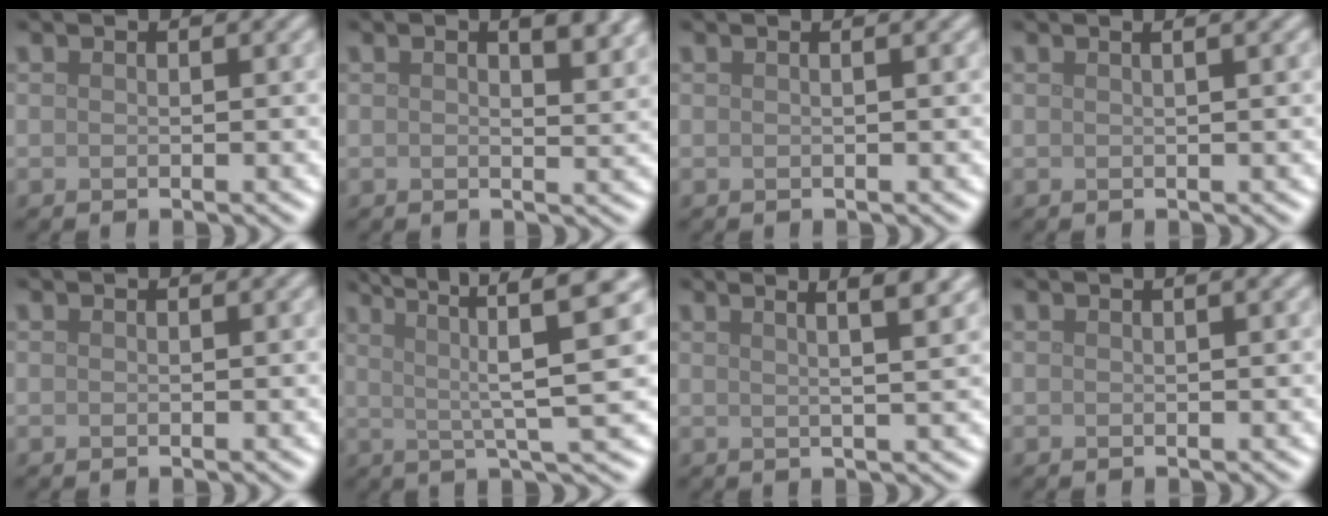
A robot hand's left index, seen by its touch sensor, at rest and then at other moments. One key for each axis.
{"total": 3.7, "fx": 1.6, "fy": 1.1, "fz": 3.1, "tx": -0.044, "ty": 0.001, "tz": 0.023}
{"total": 1.7, "fx": 0.6, "fy": 0.7, "fz": 1.4, "tx": -0.013, "ty": 0.004, "tz": -0.008}
{"total": 2.7, "fx": 1.2, "fy": 1.2, "fz": 2.1, "tx": -0.013, "ty": 0.007, "tz": -0.008}
{"total": 0.0}
{"total": 8.4, "fx": 2.8, "fy": 1.3, "fz": 7.9, "tx": -0.120, "ty": 0.018, "tz": 0.049}
{"total": 7.2, "fx": 3.7, "fy": 2.7, "fz": 5.5, "tx": -0.048, "ty": 0.045, "tz": 0.022}
{"total": 1.1, "fx": 0.4, "fy": 0.3, "fz": 0.9, "tx": -0.008, "ty": 0.007, "tz": 0.005}